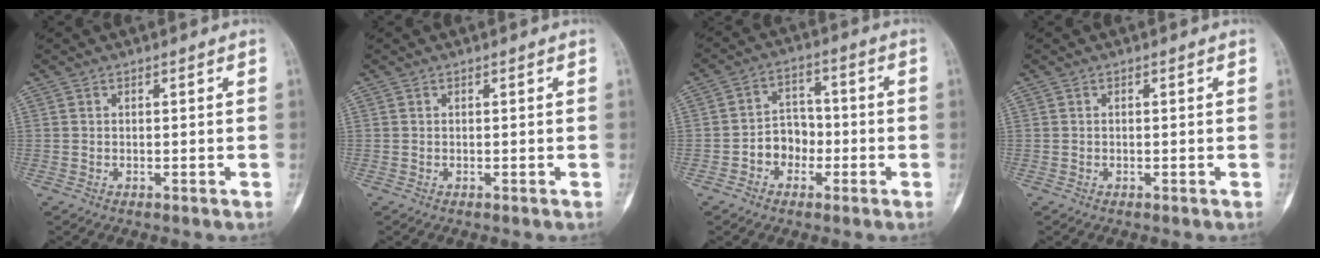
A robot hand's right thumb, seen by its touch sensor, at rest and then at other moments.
{"total": 0.0}
{"total": 6.9, "force": [-2.3, 5.7, 3.2], "torque": [-0.013, 0.036, -0.047]}
{"total": 0.0}